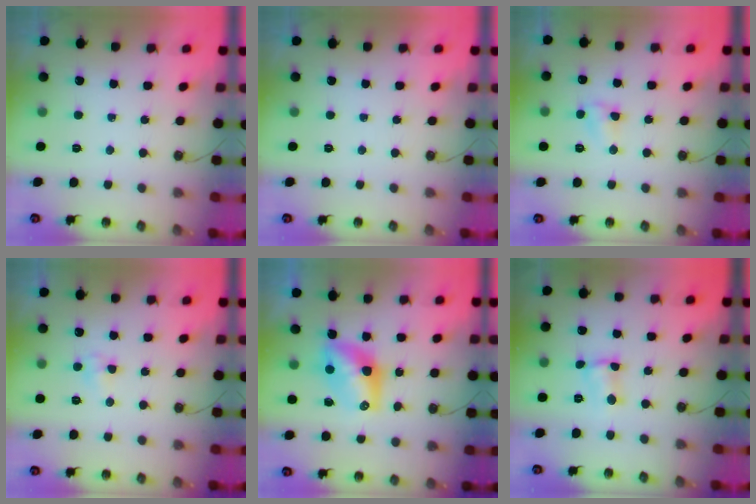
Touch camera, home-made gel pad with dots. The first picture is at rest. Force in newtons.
{"total": 0.0}
{"total": 4.4, "press": 4.3, "slide": 0.6}
{"total": 3.6, "press": 3.6, "slide": 0.5}
{"total": 8.6, "press": 8.5, "slide": 0.8}
{"total": 2.1, "press": 2.1, "slide": 0.2}